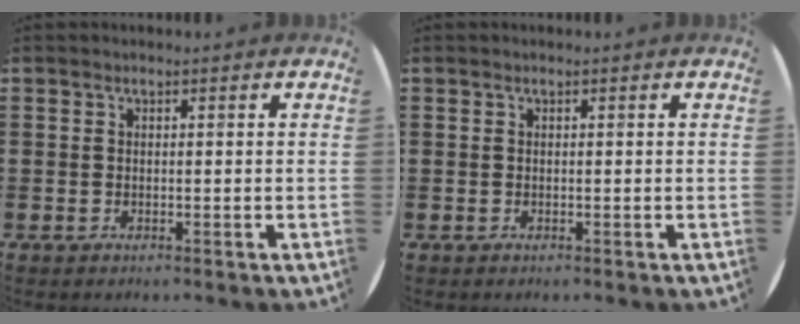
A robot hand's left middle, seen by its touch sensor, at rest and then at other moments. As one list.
[{"total": 0.0}]